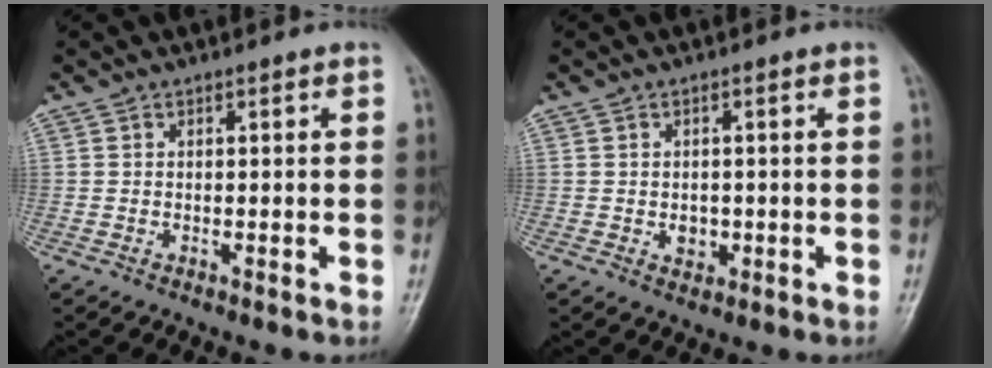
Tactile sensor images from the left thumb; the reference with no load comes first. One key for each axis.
{"total": 2.4, "fx": -0.4, "fy": 1.9, "fz": 1.3, "tx": -0.005, "ty": 0.003, "tz": -0.001}